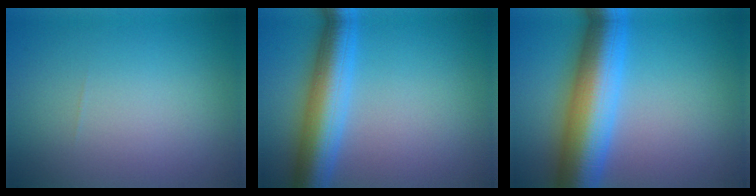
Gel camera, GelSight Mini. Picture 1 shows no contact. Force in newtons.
{"total": 7.2, "press": 7.2, "slide": 0.2}
{"total": 10.4, "press": 10.4, "slide": 0.2}